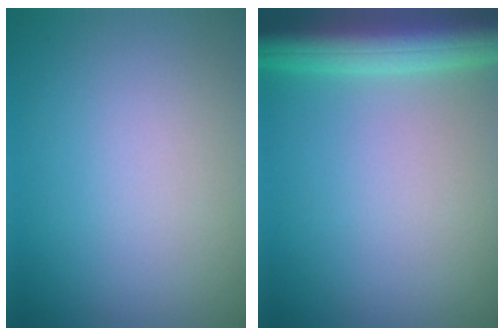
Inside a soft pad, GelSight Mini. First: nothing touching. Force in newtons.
{"total": 7.5, "press": 7.5, "slide": 0.4}